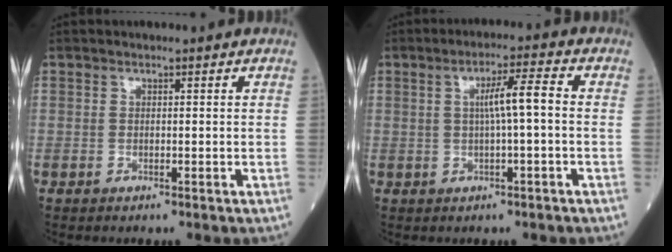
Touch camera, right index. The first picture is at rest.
{"total": 5.0, "force": [0.2, 0.0, 5.0], "torque": [-0.086, 0.009, 0.004]}